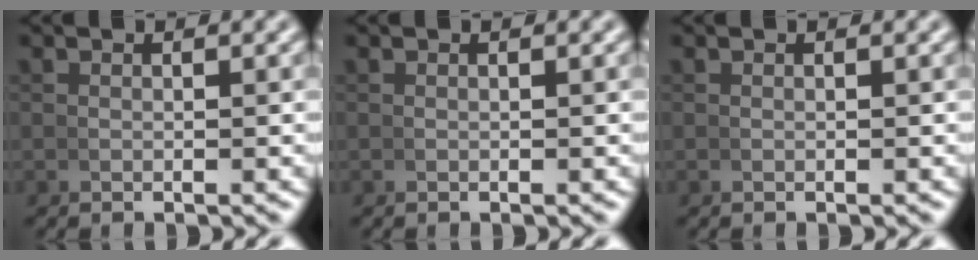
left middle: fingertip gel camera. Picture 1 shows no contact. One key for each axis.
{"total": 0.0}
{"total": 0.0}